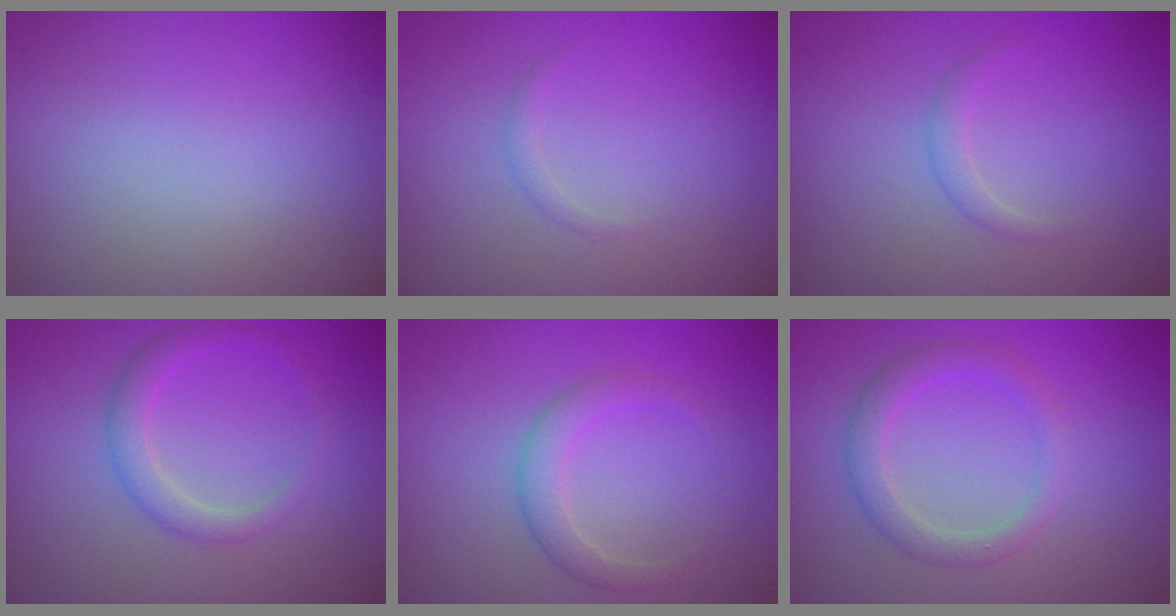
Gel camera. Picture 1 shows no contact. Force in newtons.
{"total": 0.6, "press": 0.6, "slide": 0.0}
{"total": 1.2, "press": 1.1, "slide": 0.1}
{"total": 2.2, "press": 2.2, "slide": 0.1}
{"total": 2.0, "press": 2.0, "slide": 0.1}
{"total": 2.5, "press": 2.5, "slide": 0.1}